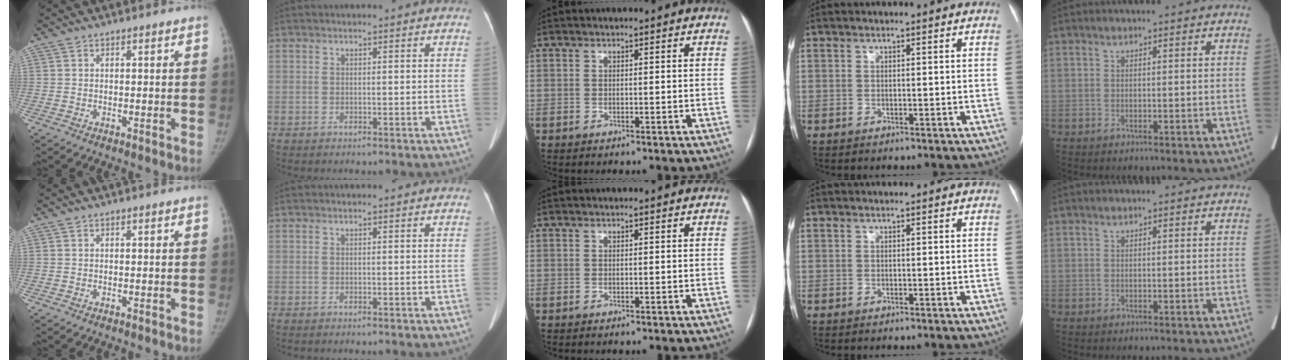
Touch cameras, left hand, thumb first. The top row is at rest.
{}